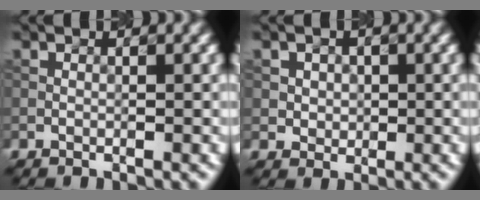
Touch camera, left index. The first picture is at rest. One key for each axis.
{"total": 2.1, "fx": 0.7, "fy": 1.8, "fz": 0.9, "tx": -0.010, "ty": 0.005, "tz": 0.008}